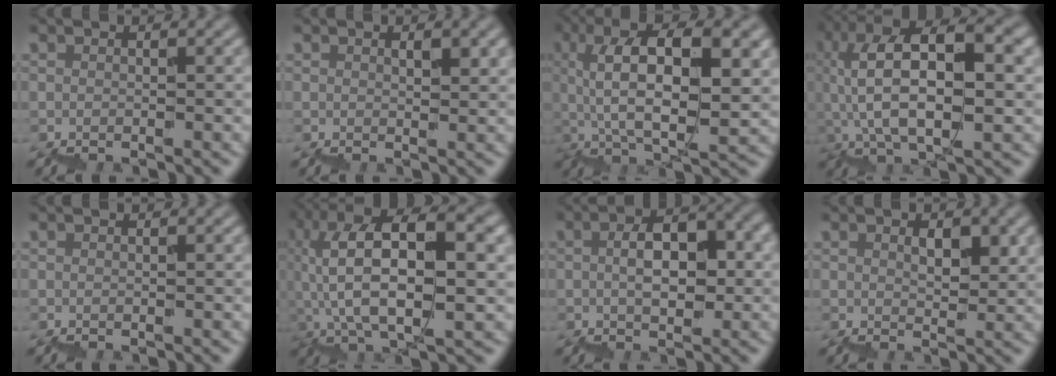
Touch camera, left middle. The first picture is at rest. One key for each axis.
{"total": 1.6, "fx": 1.4, "fy": 0.2, "fz": 0.7, "tx": -0.008, "ty": 0.001, "tz": 0.013}
{"total": 9.4, "fx": 4.4, "fy": 3.1, "fz": 7.7, "tx": -0.124, "ty": 0.022, "tz": 0.074}
{"total": 10.8, "fx": 3.6, "fy": 3.6, "fz": 9.6, "tx": -0.177, "ty": 0.030, "tz": 0.061}
{"total": 0.0}
{"total": 11.9, "fx": 4.5, "fy": 3.8, "fz": 10.4, "tx": -0.194, "ty": 0.035, "tz": 0.080}
{"total": 4.3, "fx": 1.1, "fy": 1.8, "fz": 3.7, "tx": -0.059, "ty": 0.021, "tz": 0.012}
{"total": 2.8, "fx": 2.3, "fy": 0.7, "fz": 1.3, "tx": -0.023, "ty": 0.007, "tz": 0.036}